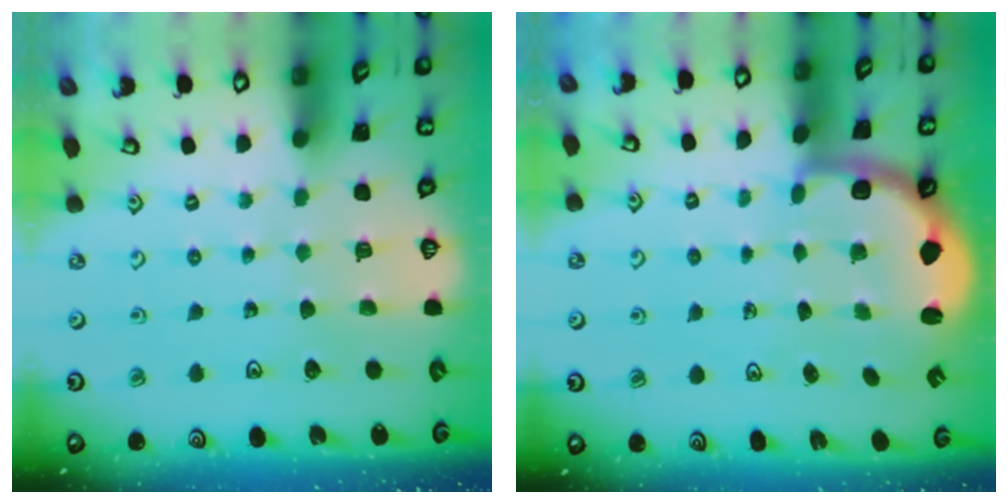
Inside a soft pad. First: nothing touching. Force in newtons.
{"total": 2.3, "press": 2.0, "slide": 1.1}